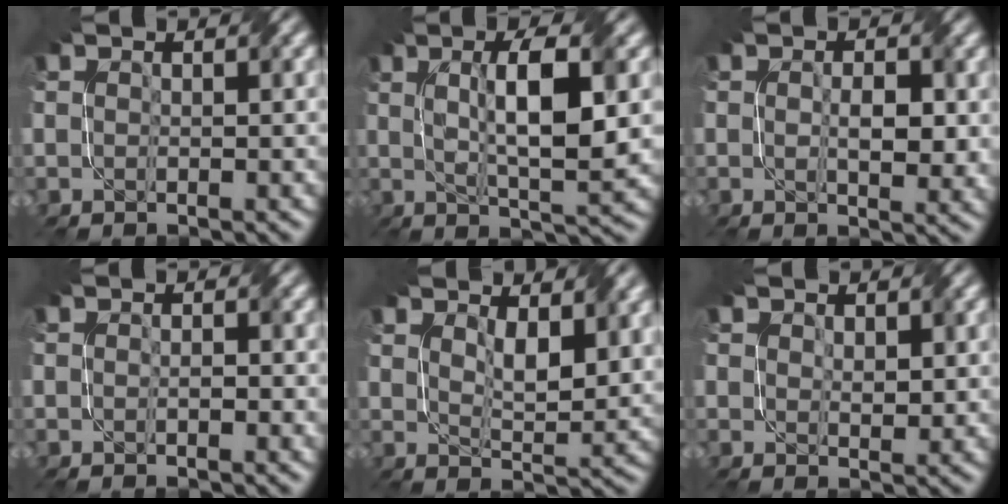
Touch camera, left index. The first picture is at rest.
{"total": 7.9, "force": [1.3, 1.9, 7.6], "torque": [-0.124, 0.005, 0.022]}
{"total": 3.5, "force": [0.1, 1.6, 3.1], "torque": [-0.056, -0.006, 0.006]}
{"total": 1.3, "force": [-0.2, 0.5, 1.1], "torque": [-0.019, -0.002, 0.000]}
{"total": 4.4, "force": [2.2, 1.7, 3.3], "torque": [-0.067, -0.009, 0.044]}
{"total": 1.9, "force": [1.1, 1.1, 1.2], "torque": [-0.024, -0.005, 0.023]}